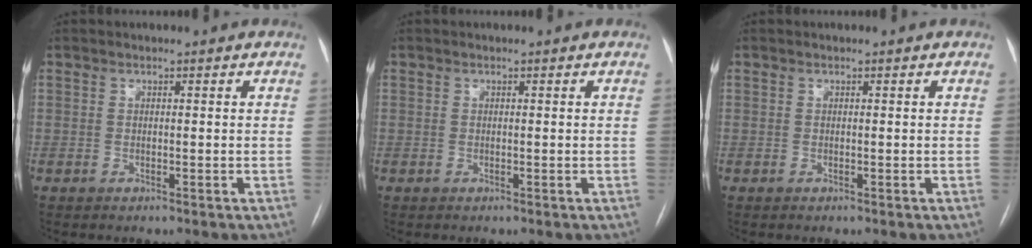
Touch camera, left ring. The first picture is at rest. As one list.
[{"total": 0.0}, {"total": 0.0}]